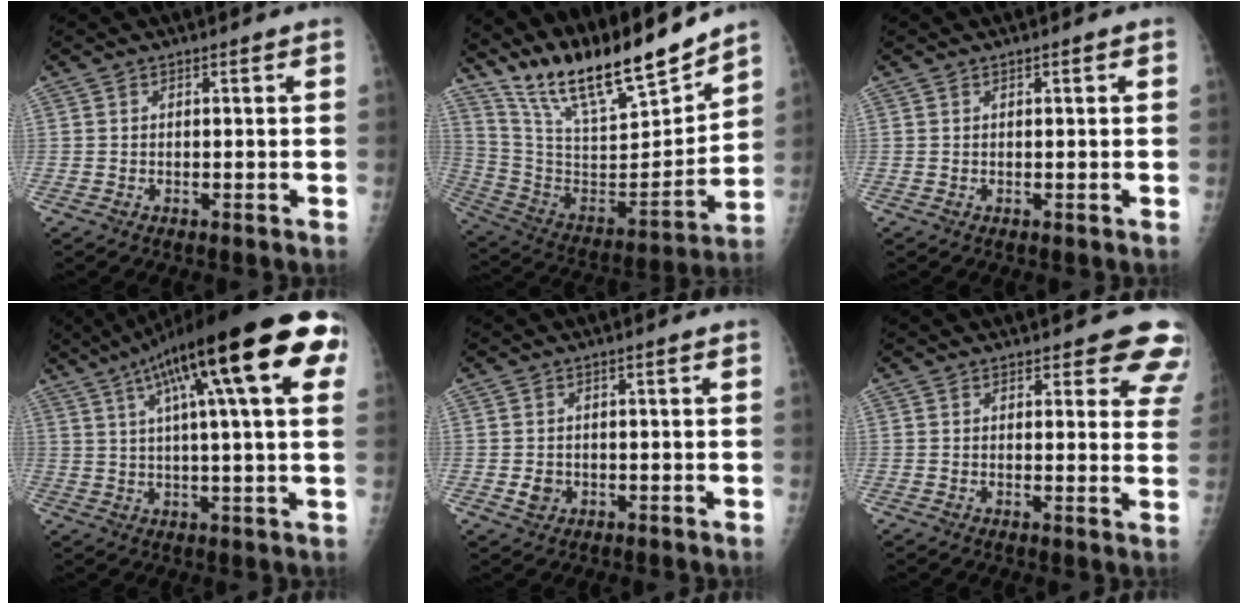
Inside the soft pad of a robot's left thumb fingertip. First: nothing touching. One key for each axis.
{"total": 22.5, "fx": 19.2, "fy": 4.3, "fz": 10.8, "tx": -0.153, "ty": -0.105, "tz": 0.344}
{"total": 0.5, "fx": 0.2, "fy": 0.1, "fz": 0.5, "tx": -0.008, "ty": 0.002, "tz": 0.003}
{"total": 25.2, "fx": 10.2, "fy": 5.5, "fz": 22.3, "tx": -0.334, "ty": 0.022, "tz": 0.146}
{"total": 2.2, "fx": -0.5, "fy": 1.9, "fz": 1.0, "tx": -0.011, "ty": 0.004, "tz": -0.005}
{"total": 8.8, "fx": 7.2, "fy": 3.4, "fz": 3.8, "tx": 0.007, "ty": -0.033, "tz": 0.059}